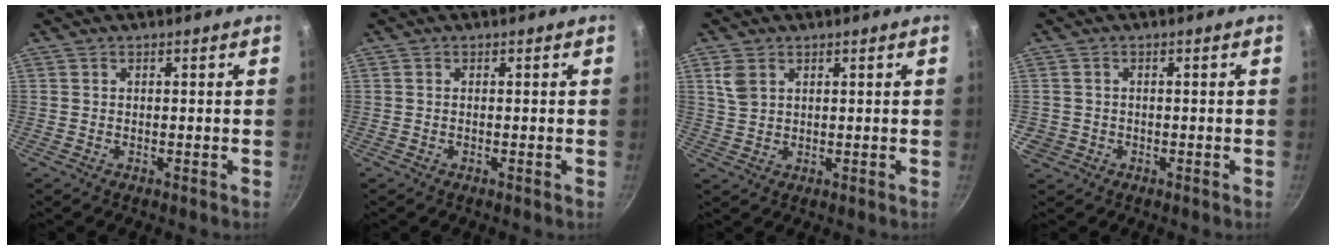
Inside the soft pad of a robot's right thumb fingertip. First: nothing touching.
{"total": 0.0}
{"total": 3.9, "force": [1.8, 2.6, 2.2], "torque": [-0.044, -0.003, 0.041]}
{"total": 2.6, "force": [-0.7, 2.4, 0.6], "torque": [-0.015, 0.006, -0.004]}